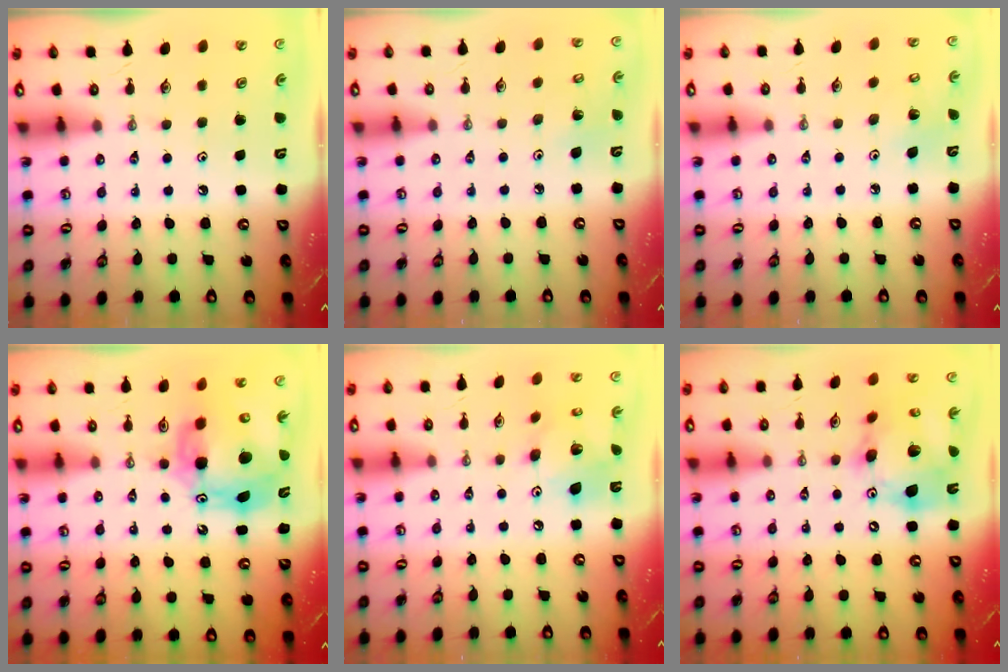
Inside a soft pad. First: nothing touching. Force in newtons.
{"total": 3.1, "press": 3.0, "slide": 0.3}
{"total": 3.1, "press": 3.1, "slide": 0.2}
{"total": 13.8, "press": 13.8, "slide": 1.2}
{"total": 13.4, "press": 13.3, "slide": 1.3}
{"total": 18.6, "press": 18.4, "slide": 2.6}